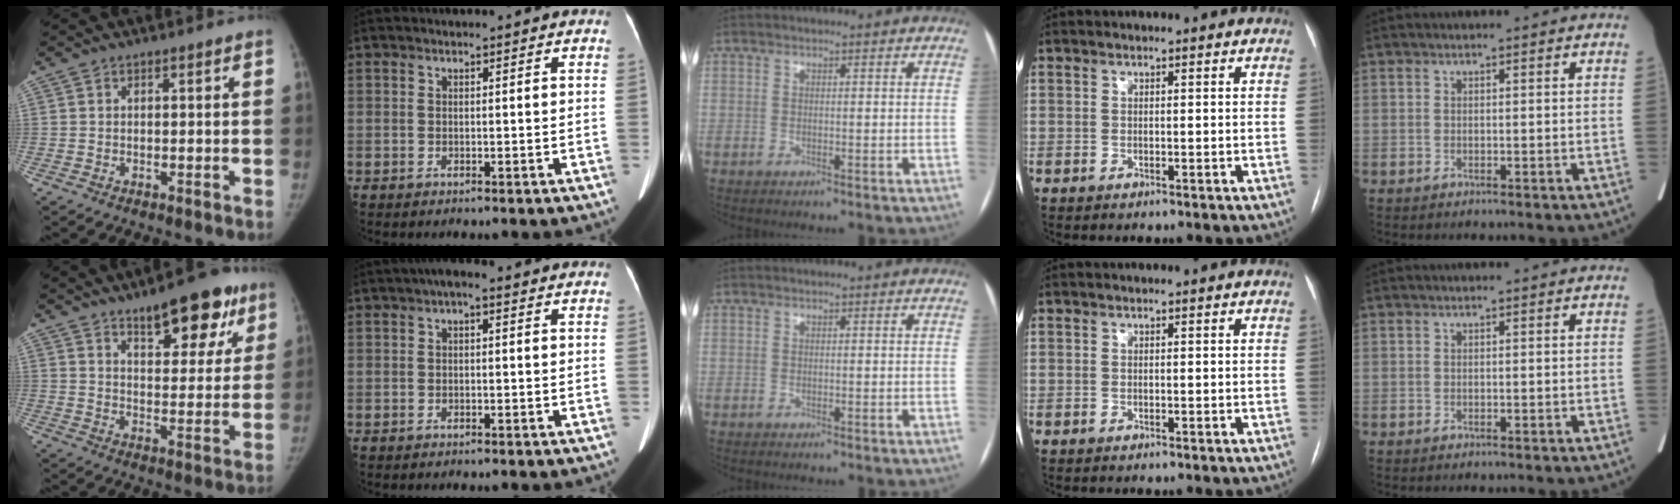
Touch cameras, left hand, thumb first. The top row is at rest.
{"thumb": {"total": 15.4, "force": [9.5, 6.1, 10.5], "torque": [-0.091, -0.037, 0.134]}, "index": {"total": 2.1, "force": [0.7, 0.8, 1.8], "torque": [-0.025, 0.010, 0.005]}}